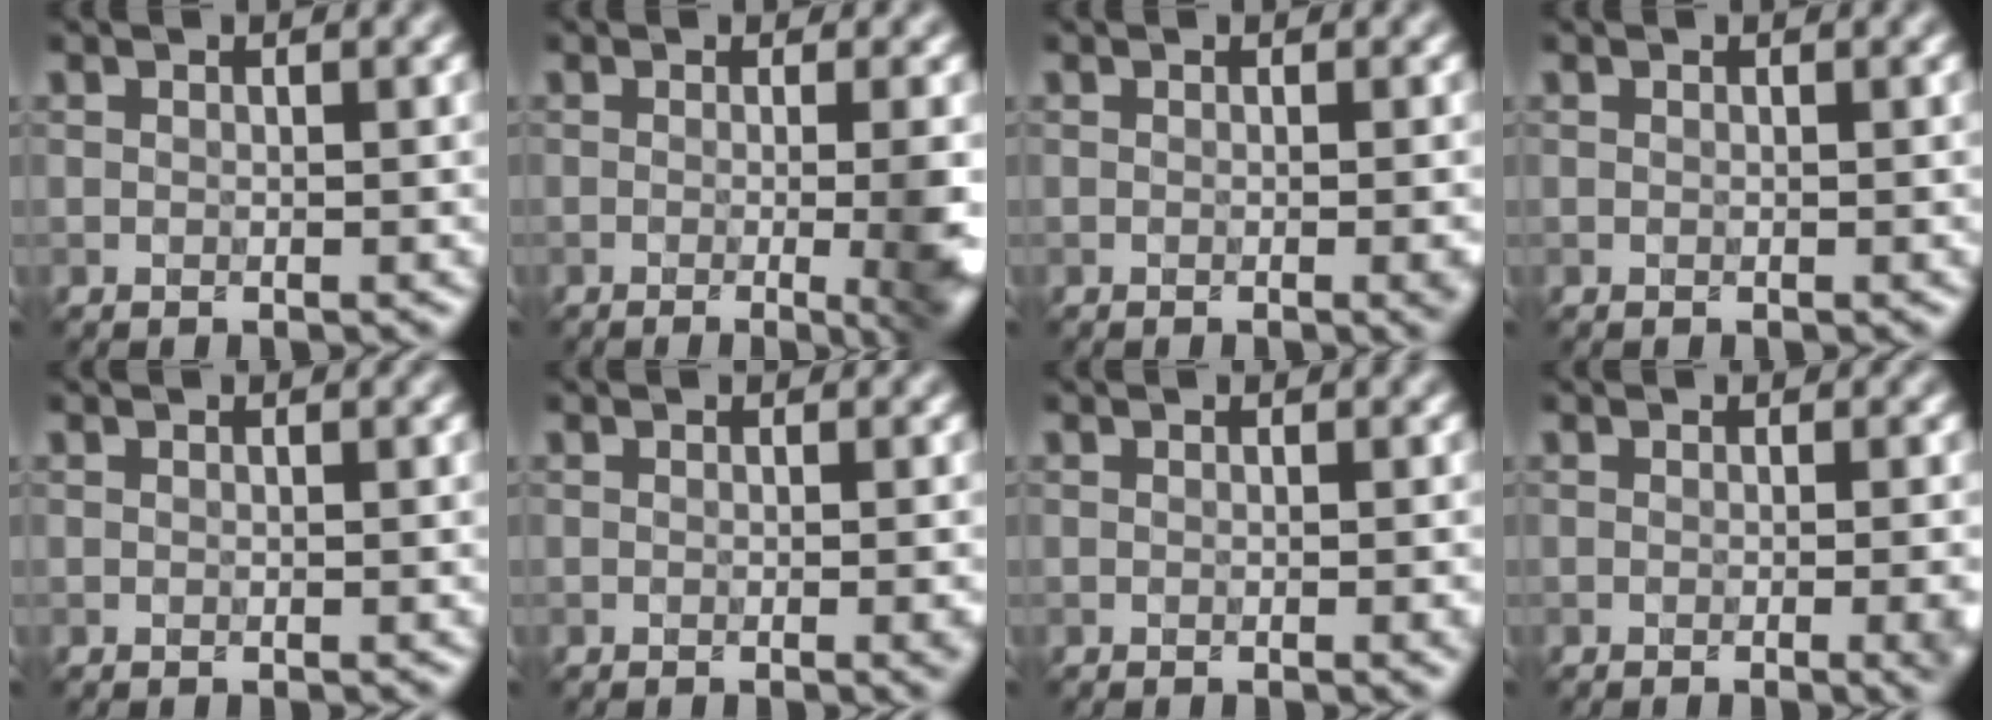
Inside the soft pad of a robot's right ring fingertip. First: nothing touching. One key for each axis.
{"total": 9.0, "fx": -1.2, "fy": 3.5, "fz": 8.2, "tx": -0.030, "ty": 0.012, "tz": -0.013}
{"total": 2.2, "fx": -0.6, "fy": 0.8, "fz": 2.0, "tx": 0.000, "ty": 0.002, "tz": -0.004}
{"total": 0.0}
{"total": 0.0}
{"total": 1.9, "fx": -0.5, "fy": 0.7, "fz": 1.7, "tx": -0.001, "ty": 0.000, "tz": -0.005}
{"total": 1.6, "fx": -0.3, "fy": 0.6, "fz": 1.4, "tx": 0.000, "ty": 0.000, "tz": -0.004}
{"total": 4.1, "fx": -0.9, "fy": 1.6, "fz": 3.7, "tx": -0.007, "ty": 0.007, "tz": -0.006}